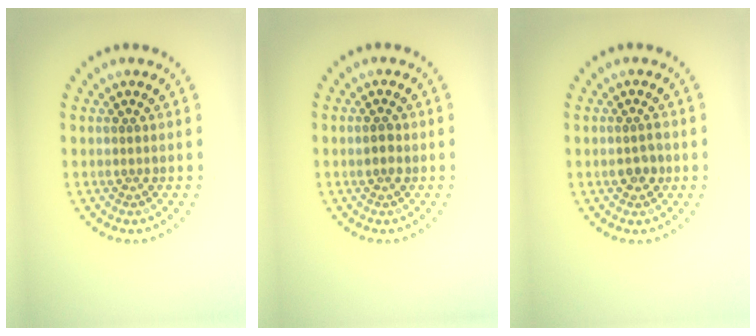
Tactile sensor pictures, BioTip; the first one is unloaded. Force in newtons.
{"total": 1.2, "press": 1.2, "slide": 0.1}
{"total": 1.7, "press": 1.7, "slide": 0.2}